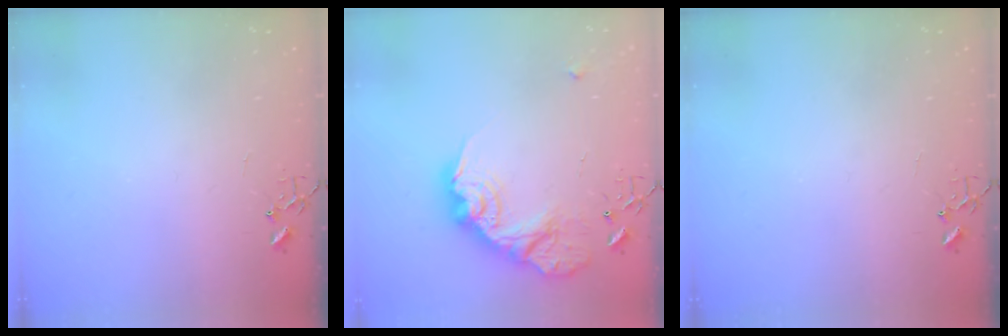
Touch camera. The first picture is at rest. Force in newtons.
{"total": 19.4, "press": 19.3, "slide": 1.5}
{"total": 0.0}